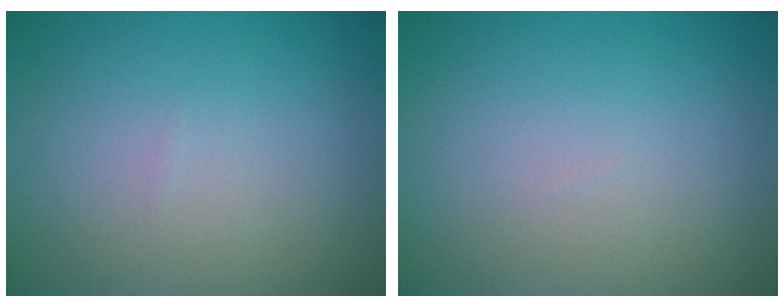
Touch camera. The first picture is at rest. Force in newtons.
{"total": 0.0}